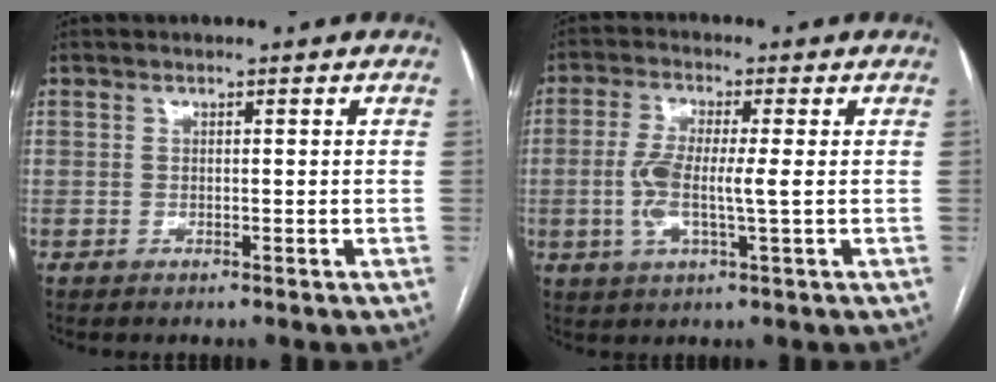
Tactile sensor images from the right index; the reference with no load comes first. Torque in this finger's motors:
{"motor_torque": [0.93, -0.14, 0.57, 0.17]}